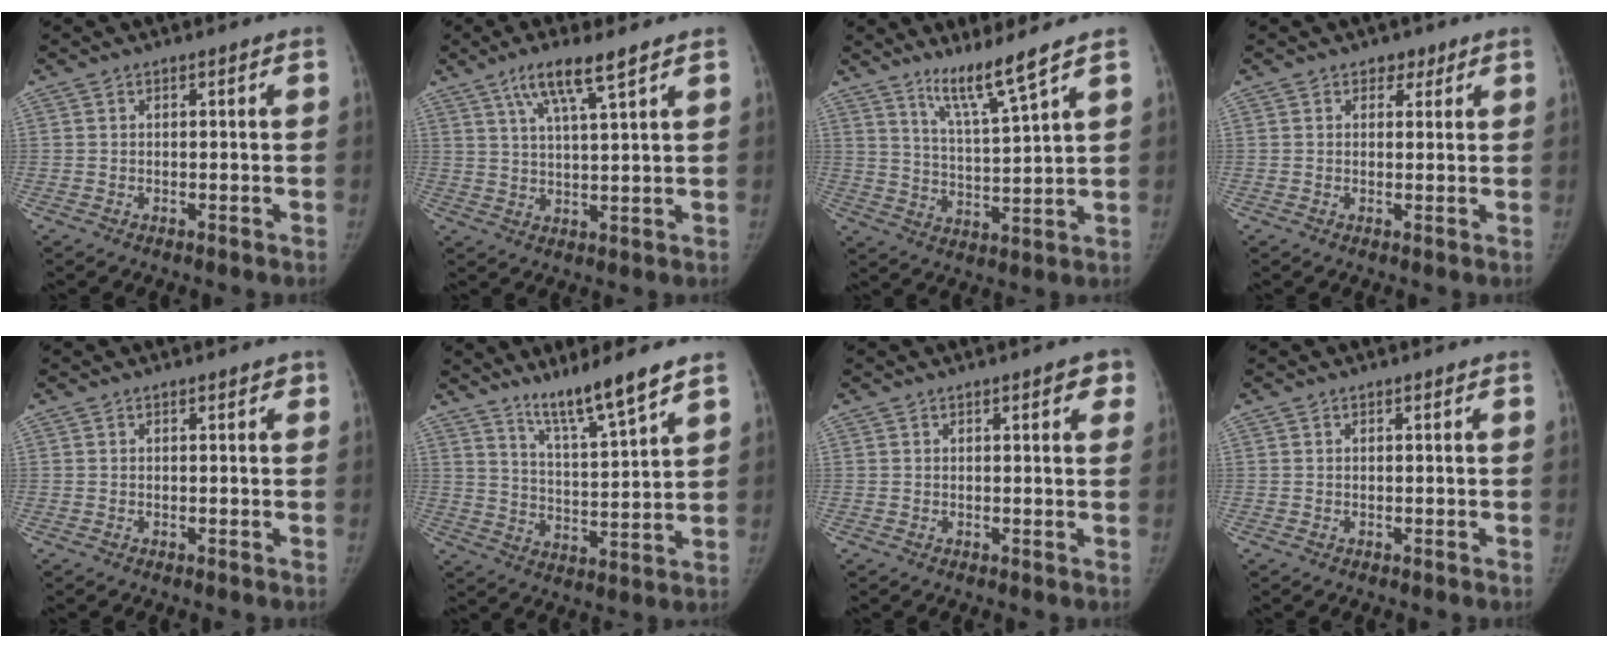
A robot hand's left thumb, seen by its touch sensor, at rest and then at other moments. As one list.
[{"total": 7.8, "force": [4.8, 0.8, 6.1], "torque": [-0.116, -0.016, 0.094]}, {"total": 8.1, "force": [6.3, -0.7, 5.2], "torque": [-0.090, -0.056, 0.123]}, {"total": 2.1, "force": [1.3, 1.6, 0.6], "torque": [0.010, -0.004, 0.013]}, {"total": 0.7, "force": [0.4, 0.3, 0.5], "torque": [-0.003, 0.003, 0.001]}, {"total": 10.3, "force": [8.0, 0.0, 6.5], "torque": [-0.107, -0.057, 0.146]}, {"total": 3.6, "force": [1.7, 1.4, 2.8], "torque": [-0.015, -0.001, 0.013]}, {"total": 0.0}]